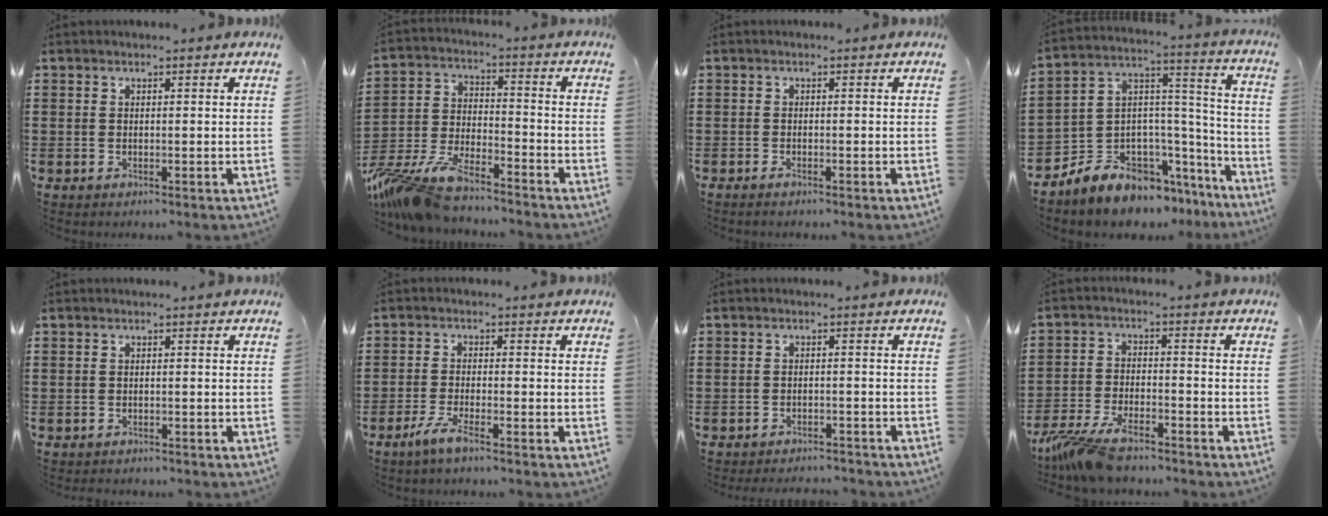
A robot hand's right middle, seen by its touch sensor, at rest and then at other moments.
{"total": 9.8, "force": [-8.8, 1.8, 4.0], "torque": [-0.102, 0.000, -0.178]}
{"total": 0.6, "force": [-0.5, 0.1, 0.3], "torque": [-0.008, -0.004, -0.010]}
{"total": 6.9, "force": [-6.0, 3.4, 0.3], "torque": [-0.034, -0.012, -0.119]}
{"total": 0.7, "force": [-0.7, 0.0, 0.0], "torque": [-0.003, -0.002, -0.014]}
{"total": 3.5, "force": [-2.3, 0.1, 2.7], "torque": [-0.065, -0.010, -0.046]}
{"total": 2.4, "force": [-2.3, 0.1, -0.2], "torque": [-0.004, -0.001, -0.051]}
{"total": 7.2, "force": [-5.9, 1.7, 3.6], "torque": [-0.096, -0.006, -0.119]}